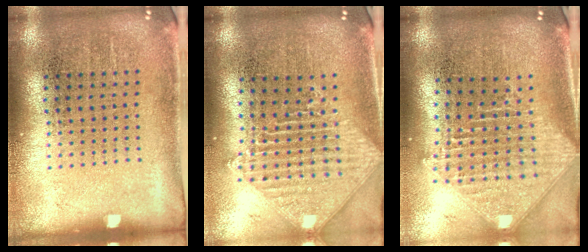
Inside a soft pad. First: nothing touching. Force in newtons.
{"total": 1.9, "press": 1.6, "slide": 1.0}
{"total": 2.5, "press": 2.0, "slide": 1.6}